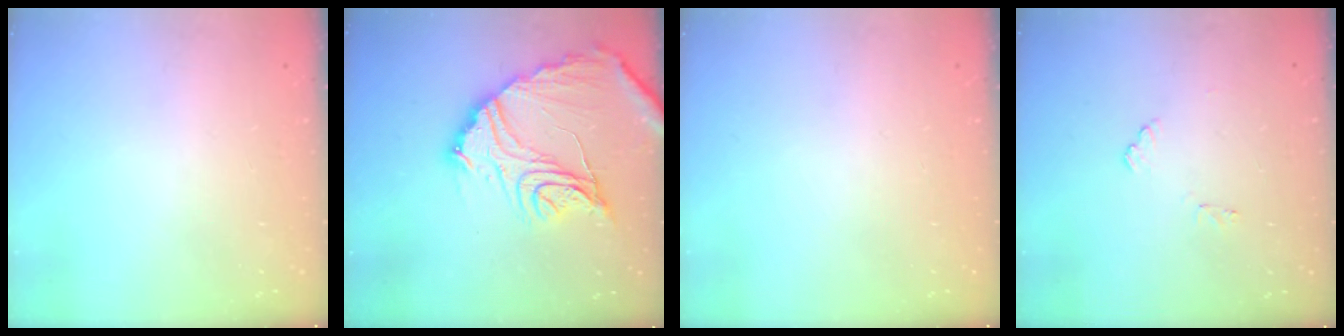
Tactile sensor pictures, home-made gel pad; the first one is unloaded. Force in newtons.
{"total": 20.3, "press": 20.2, "slide": 2.1}
{"total": 0.0}
{"total": 6.9, "press": 6.9, "slide": 0.5}